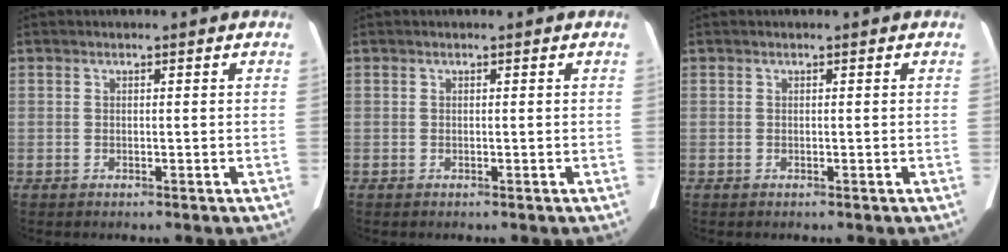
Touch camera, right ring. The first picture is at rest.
{"total": 0.0}
{"total": 0.0}